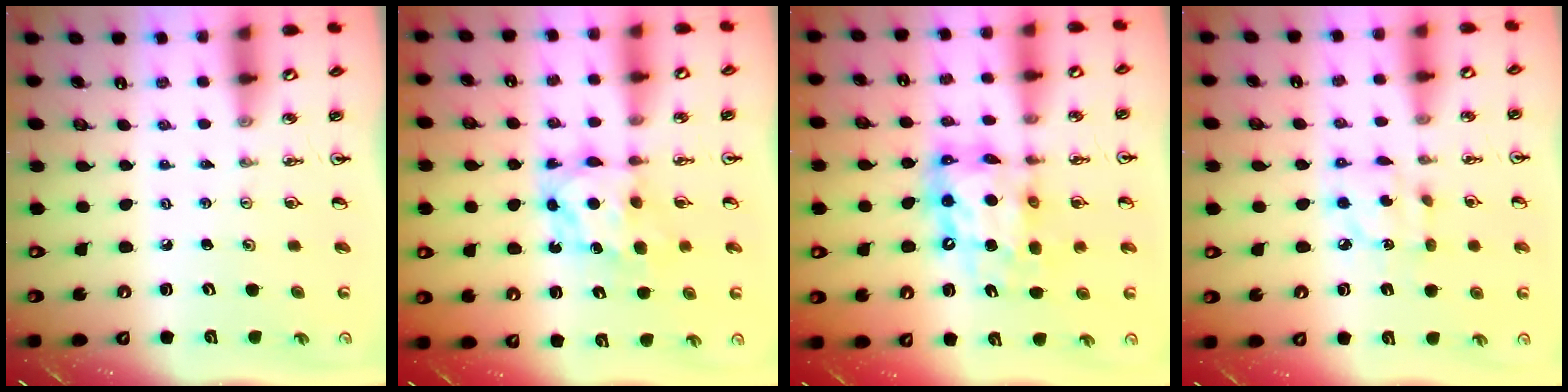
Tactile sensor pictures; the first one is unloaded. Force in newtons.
{"total": 6.9, "press": 6.9, "slide": 0.2}
{"total": 13.8, "press": 13.7, "slide": 1.2}
{"total": 6.2, "press": 6.2, "slide": 0.3}